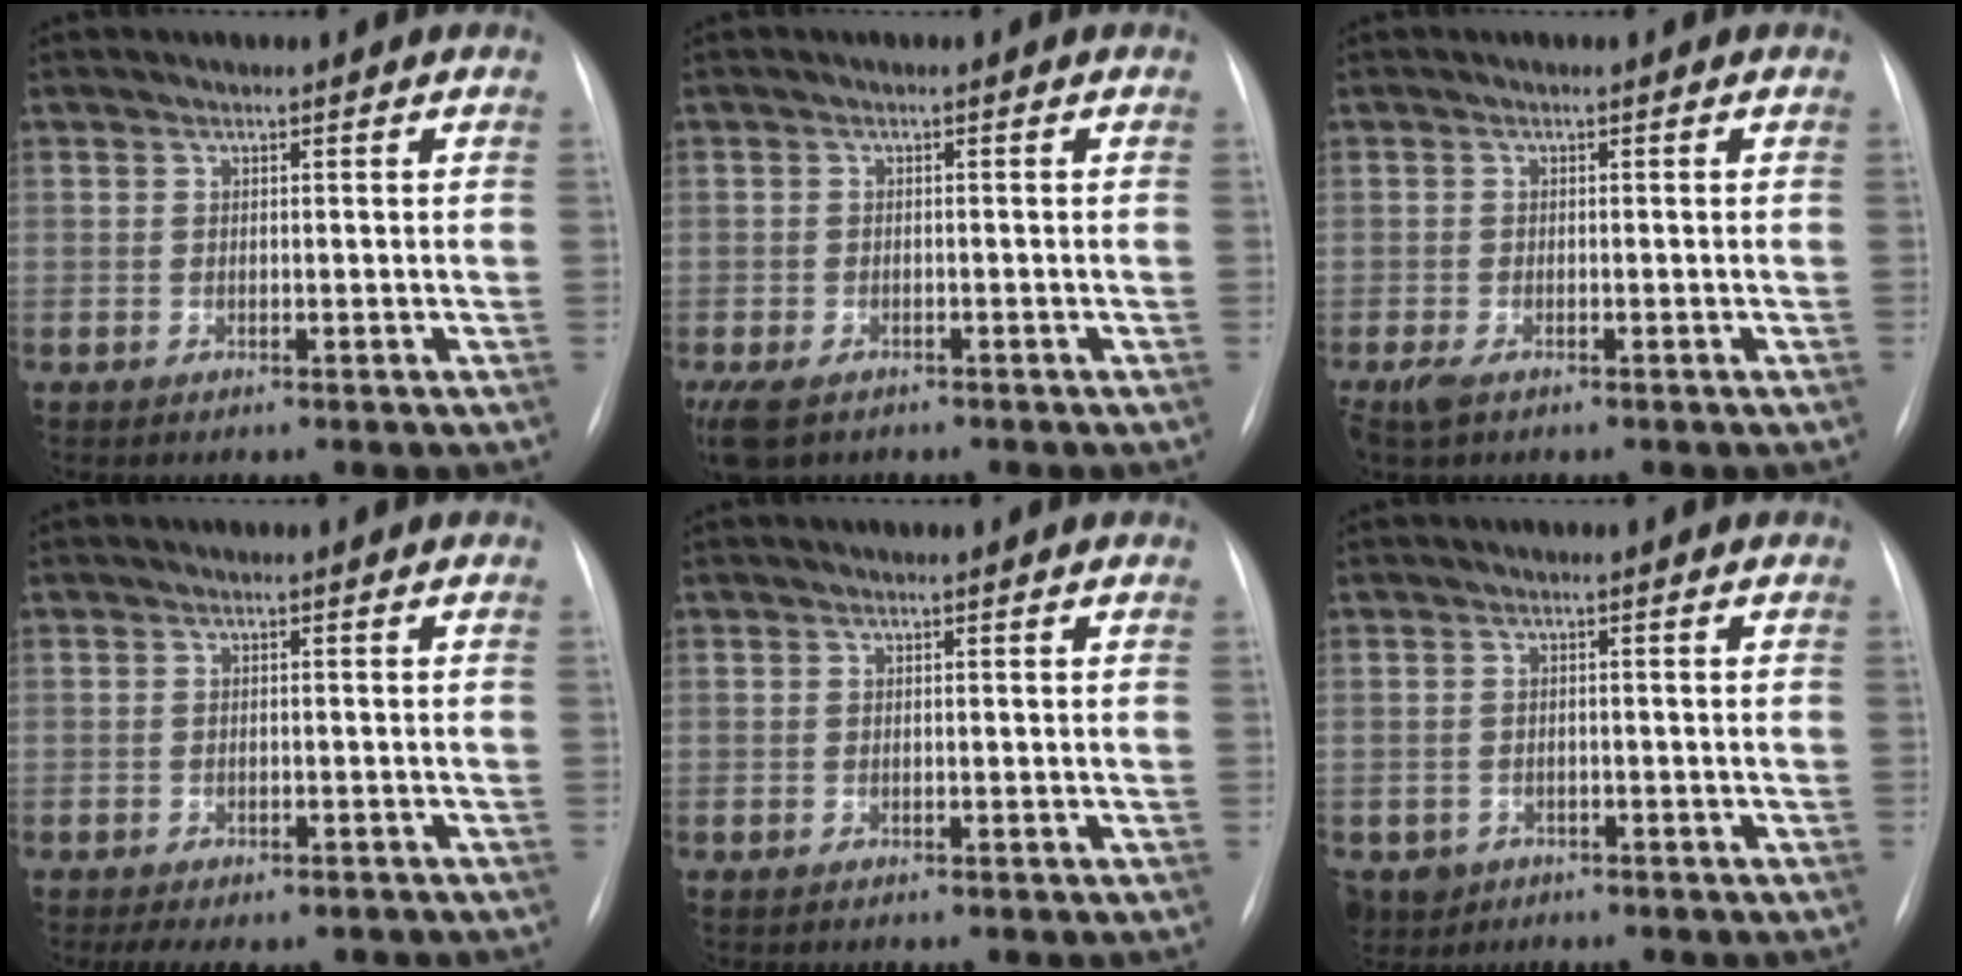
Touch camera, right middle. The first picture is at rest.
{"total": 6.2, "force": [-3.9, 3.7, 3.2], "torque": [-0.074, -0.010, -0.062]}
{"total": 3.0, "force": [-1.9, 1.3, 2.0], "torque": [-0.048, -0.009, -0.029]}
{"total": 7.0, "force": [-5.4, 3.0, 3.1], "torque": [-0.038, 0.005, -0.066]}
{"total": 0.0}
{"total": 4.8, "force": [-2.6, 3.9, 0.6], "torque": [-0.013, 0.004, -0.039]}